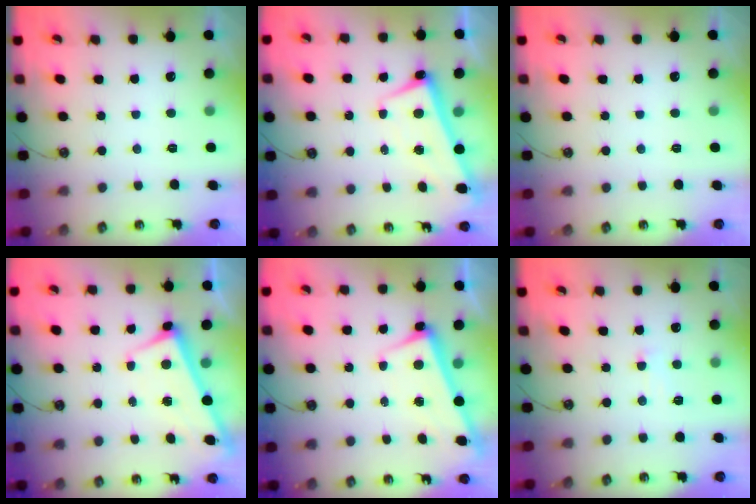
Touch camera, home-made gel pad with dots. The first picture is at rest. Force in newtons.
{"total": 2.6, "press": 2.5, "slide": 0.6}
{"total": 0.9, "press": 0.9, "slide": 0.1}
{"total": 2.8, "press": 2.8, "slide": 0.5}
{"total": 2.6, "press": 2.5, "slide": 0.5}
{"total": 1.0, "press": 0.4, "slide": 0.9}